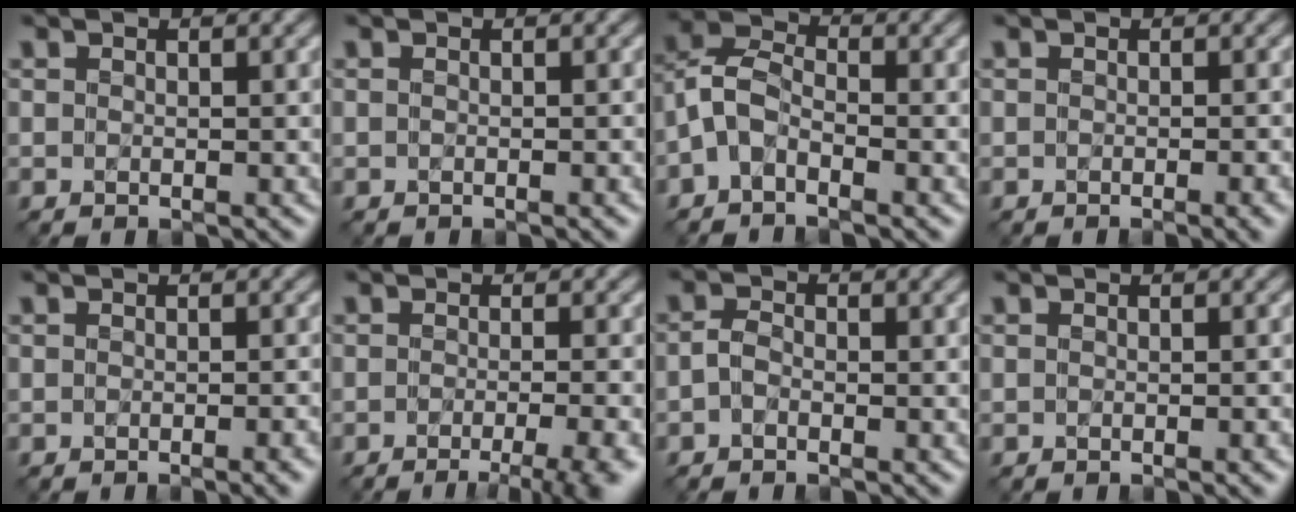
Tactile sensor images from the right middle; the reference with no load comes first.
{"total": 1.0, "force": [-0.4, 0.2, 0.9], "torque": [-0.008, 0.001, -0.007]}
{"total": 3.0, "force": [-1.7, 1.5, 1.9], "torque": [-0.052, 0.012, -0.040]}
{"total": 2.6, "force": [-0.7, 0.8, 2.3], "torque": [-0.013, 0.002, -0.004]}
{"total": 2.7, "force": [-0.9, 0.8, 2.4], "torque": [-0.009, 0.002, -0.006]}
{"total": 5.4, "force": [-2.7, 1.2, 4.5], "torque": [-0.042, -0.009, -0.029]}
{"total": 0.9, "force": [-0.7, 0.3, 0.4], "torque": [-0.019, 0.003, -0.013]}
{"total": 1.6, "force": [-0.5, 0.5, 1.4], "torque": [-0.009, 0.002, -0.005]}